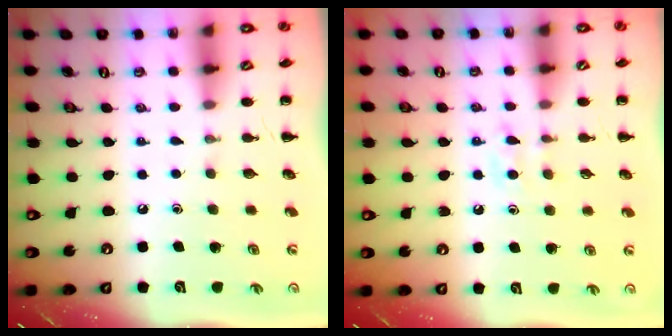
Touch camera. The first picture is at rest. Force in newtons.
{"total": 4.9, "press": 4.7, "slide": 1.4}